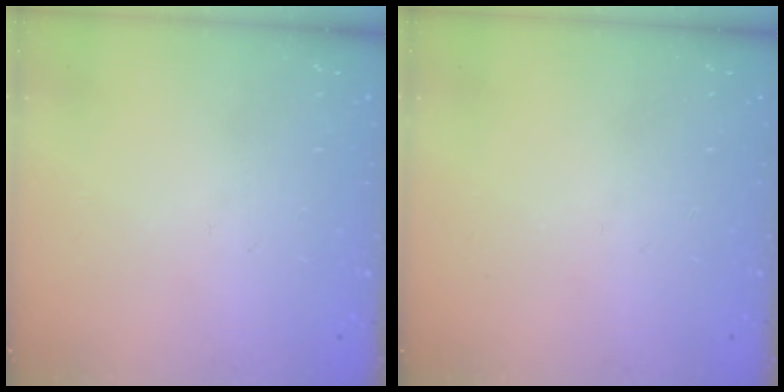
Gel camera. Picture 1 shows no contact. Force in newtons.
{"total": 0.0}